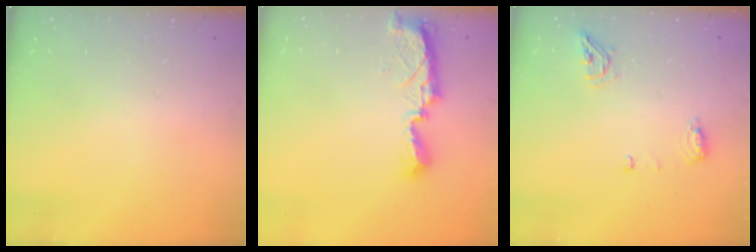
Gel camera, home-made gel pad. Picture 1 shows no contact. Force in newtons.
{"total": 8.8, "press": 8.7, "slide": 0.4}
{"total": 7.4, "press": 7.4, "slide": 1.0}